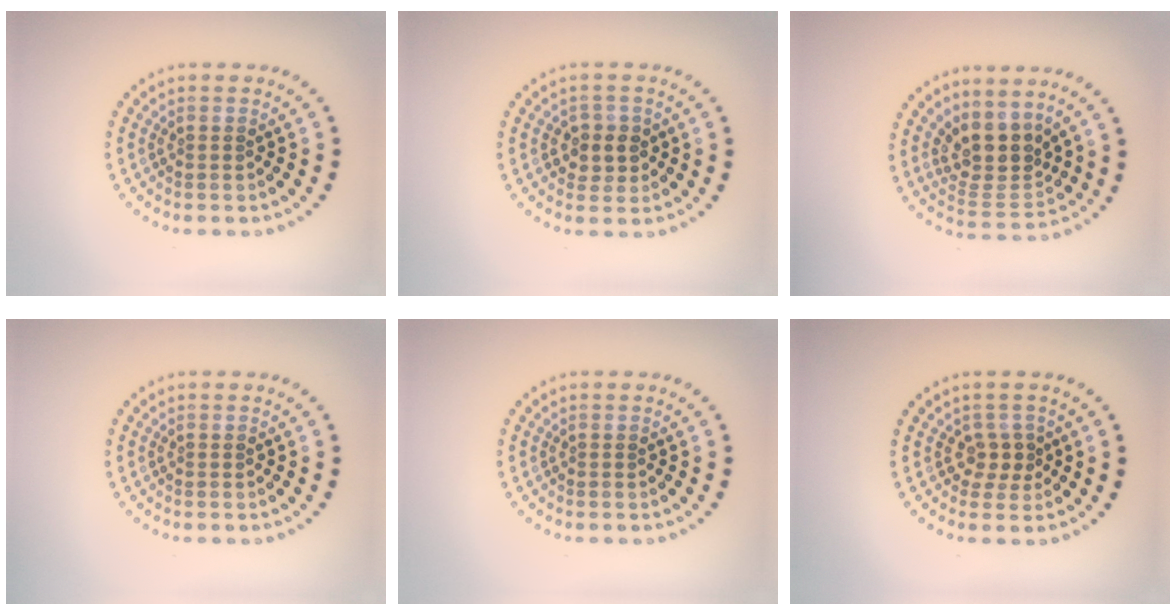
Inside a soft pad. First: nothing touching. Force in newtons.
{"total": 2.2, "press": 2.1, "slide": 0.7}
{"total": 4.0, "press": 3.2, "slide": 2.3}
{"total": 0.0}
{"total": 0.0}
{"total": 1.9, "press": 1.6, "slide": 1.0}